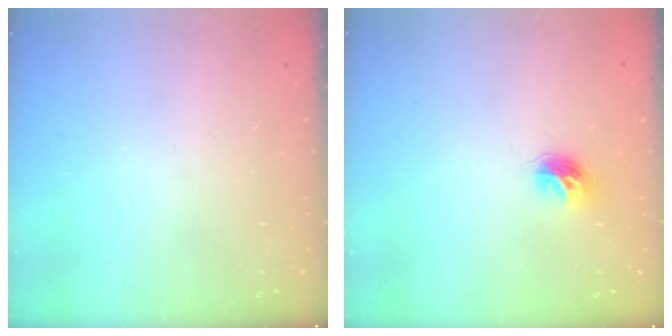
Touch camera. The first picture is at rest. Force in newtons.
{"total": 7.5, "press": 7.5, "slide": 0.4}